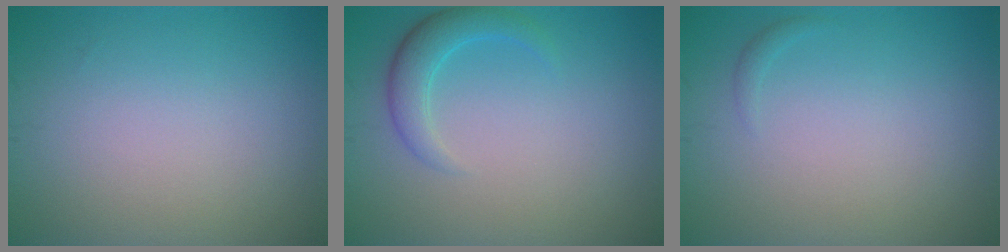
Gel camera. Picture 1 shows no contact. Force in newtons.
{"total": 2.7, "press": 2.7, "slide": 0.1}
{"total": 0.5, "press": 0.5, "slide": 0.1}